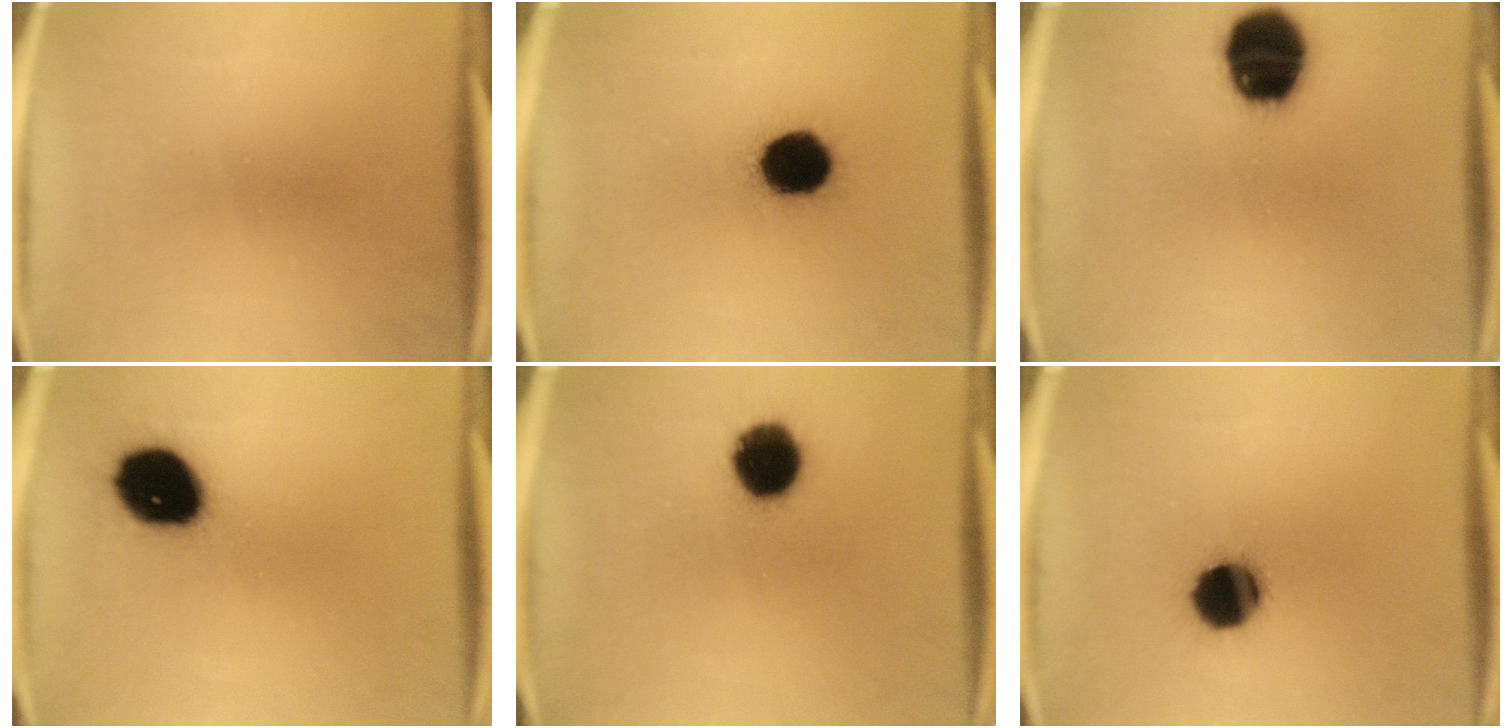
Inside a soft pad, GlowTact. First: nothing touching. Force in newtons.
{"total": 13.9}
{"total": 16.7}
{"total": 16.4}
{"total": 11.5}
{"total": 11.2}